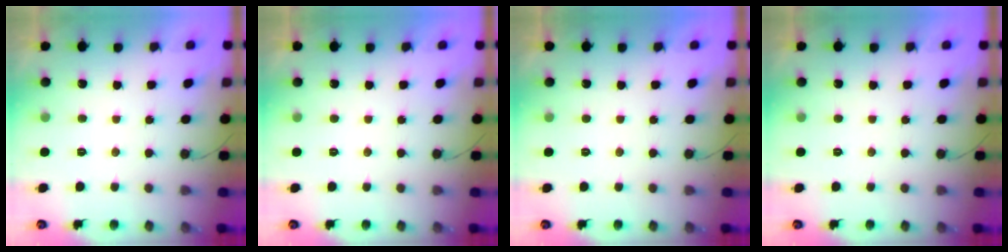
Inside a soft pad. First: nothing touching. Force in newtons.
{"total": 0.0}
{"total": 0.0}
{"total": 0.0}